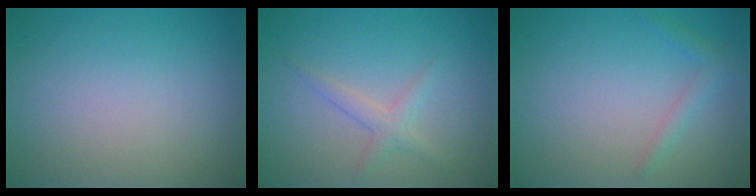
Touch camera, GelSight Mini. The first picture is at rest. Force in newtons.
{"total": 1.8, "press": 1.8, "slide": 0.1}
{"total": 1.4, "press": 1.4, "slide": 0.1}